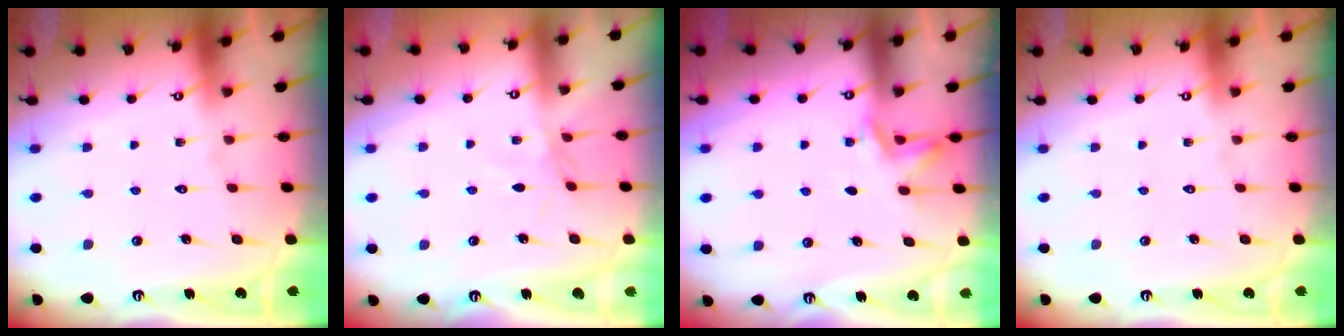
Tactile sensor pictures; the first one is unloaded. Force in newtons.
{"total": 1.7, "press": 1.7, "slide": 0.5}
{"total": 4.1, "press": 3.8, "slide": 1.5}
{"total": 0.0}